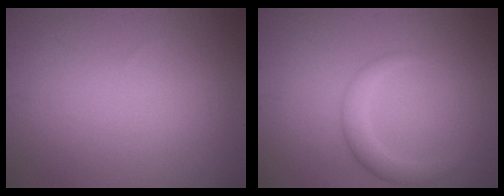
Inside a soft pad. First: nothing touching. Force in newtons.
{"total": 2.4, "press": 2.4, "slide": 0.1}